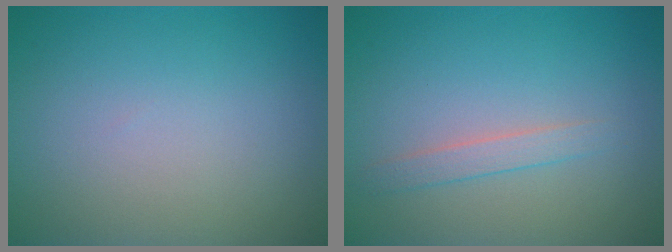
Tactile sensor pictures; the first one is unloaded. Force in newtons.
{"total": 1.5, "press": 1.5, "slide": 0.1}